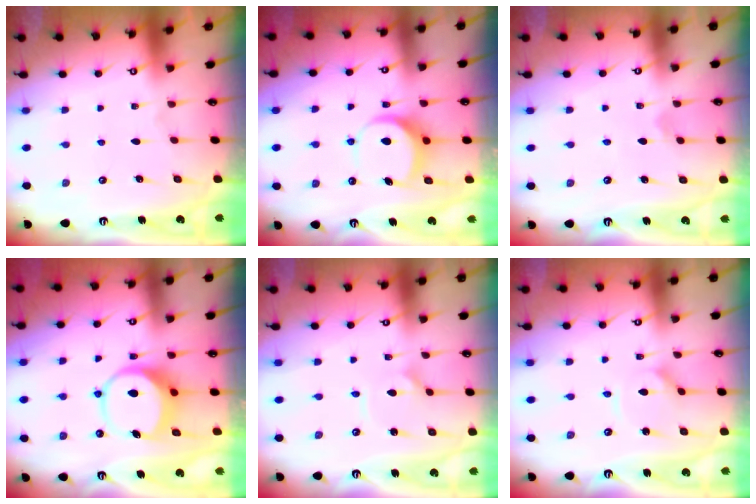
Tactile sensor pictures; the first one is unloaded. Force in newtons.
{"total": 8.7, "press": 8.7, "slide": 0.8}
{"total": 1.5, "press": 1.5, "slide": 0.4}
{"total": 8.4, "press": 8.3, "slide": 1.3}
{"total": 2.9, "press": 2.8, "slide": 0.4}
{"total": 3.0, "press": 2.9, "slide": 0.4}